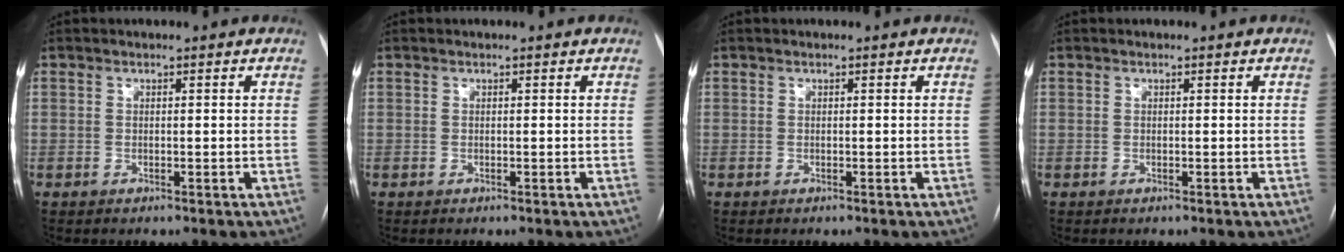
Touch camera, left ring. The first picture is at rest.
{"total": 0.0}
{"total": 0.0}
{"total": 0.0}